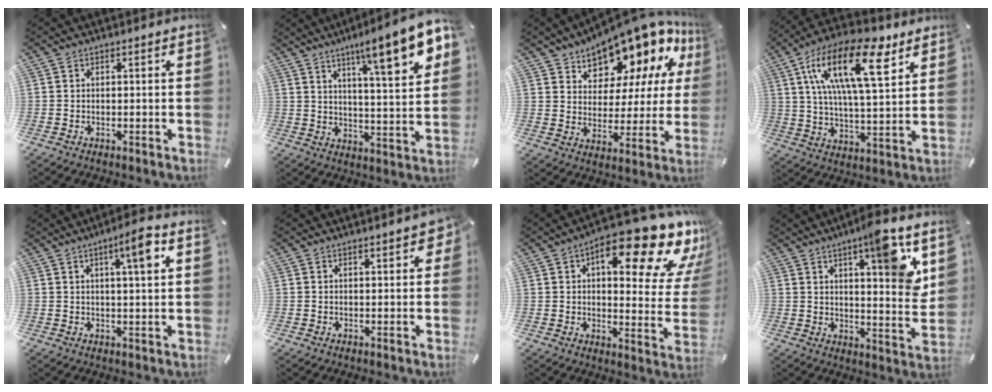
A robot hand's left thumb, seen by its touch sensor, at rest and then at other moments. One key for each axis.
{"total": 15.1, "fx": 9.2, "fy": 2.7, "fz": 11.7, "tx": -0.170, "ty": -0.052, "tz": 0.140}
{"total": 14.1, "fx": 12.4, "fy": 5.8, "fz": 3.4, "tx": -0.064, "ty": -0.123, "tz": 0.212}
{"total": 21.3, "fx": 10.1, "fy": 8.3, "fz": 16.8, "tx": -0.314, "ty": -0.033, "tz": 0.160}
{"total": 6.8, "fx": 2.8, "fy": 0.8, "fz": 6.2, "tx": -0.102, "ty": -0.006, "tz": 0.039}
{"total": 2.9, "fx": 1.2, "fy": 1.3, "fz": 2.3, "tx": -0.031, "ty": 0.000, "tz": 0.017}
{"total": 21.5, "fx": 12.4, "fy": 8.3, "fz": 15.5, "tx": -0.200, "ty": -0.090, "tz": 0.193}
{"total": 12.0, "fx": 6.9, "fy": 1.7, "fz": 9.7, "tx": -0.127, "ty": -0.048, "tz": 0.103}